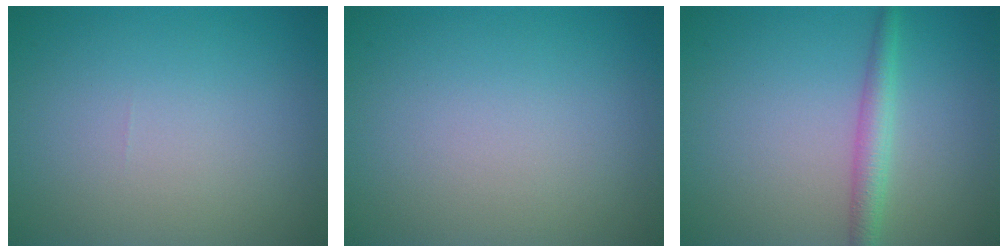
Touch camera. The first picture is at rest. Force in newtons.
{"total": 0.0}
{"total": 2.3, "press": 2.3, "slide": 0.0}